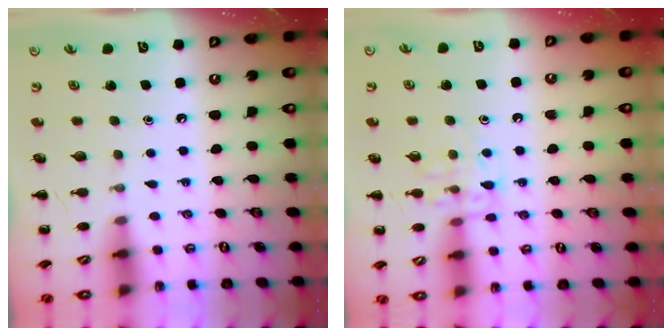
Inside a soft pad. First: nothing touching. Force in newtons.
{"total": 9.2, "press": 9.2, "slide": 0.6}